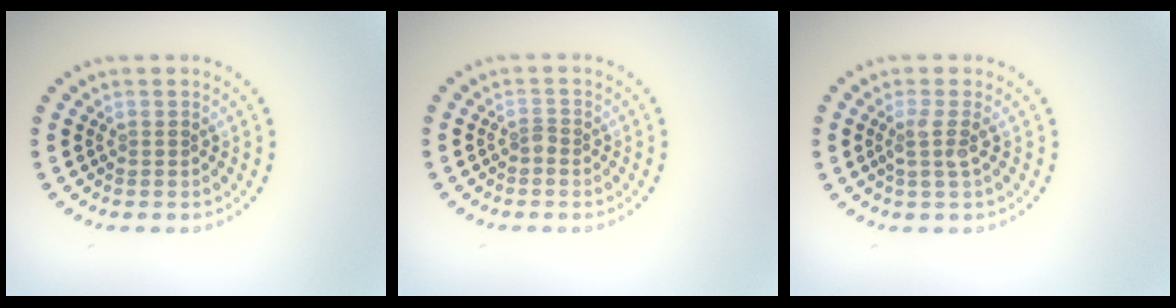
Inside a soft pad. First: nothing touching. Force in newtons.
{"total": 0.8, "press": 0.6, "slide": 0.5}
{"total": 1.8, "press": 1.3, "slide": 1.3}